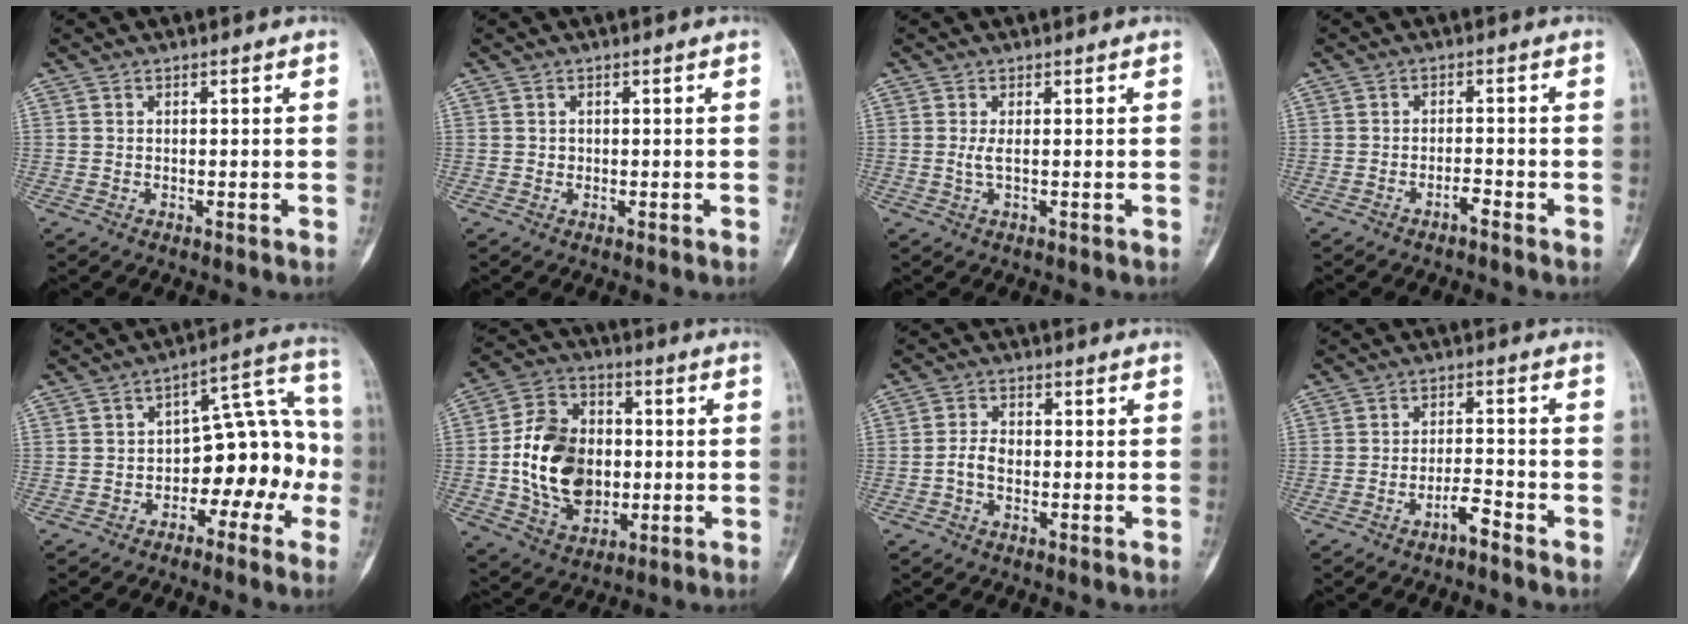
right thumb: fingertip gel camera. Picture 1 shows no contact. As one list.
[{"total": 0.6, "force": [0.0, 0.6, 0.1], "torque": [0.002, 0.003, 0.000]}, {"total": 1.5, "force": [0.0, 0.2, 1.5], "torque": [-0.042, -0.002, 0.003]}, {"total": 1.7, "force": [-1.4, 0.3, 1.0], "torque": [-0.015, 0.013, -0.024]}, {"total": 13.6, "force": [-4.2, 8.2, 9.9], "torque": [-0.079, 0.072, -0.065]}, {"total": 17.4, "force": [-0.9, 12.8, 11.7], "torque": [-0.180, 0.014, -0.009]}, {"total": 3.2, "force": [-0.9, 2.1, 2.3], "torque": [-0.044, 0.013, -0.022]}, {"total": 3.5, "force": [-2.7, 0.7, 2.1], "torque": [-0.033, 0.028, -0.048]}]